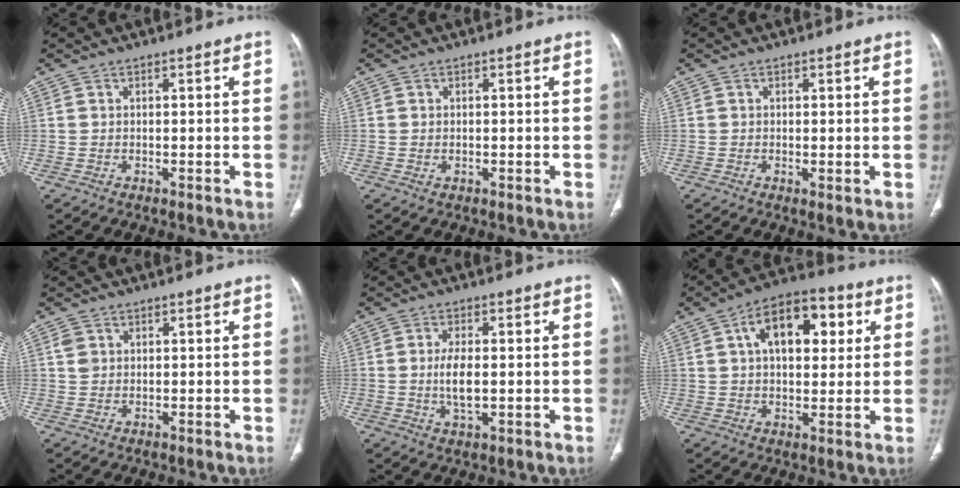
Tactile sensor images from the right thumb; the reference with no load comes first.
{"total": 0.7, "force": [-0.2, 0.5, 0.5], "torque": [-0.013, 0.004, 0.002]}
{"total": 1.1, "force": [-0.1, 0.3, 1.1], "torque": [-0.025, -0.007, -0.001]}
{"total": 2.0, "force": [0.7, 1.7, 0.9], "torque": [-0.015, 0.000, 0.016]}
{"total": 5.5, "force": [-0.3, 2.5, 4.9], "torque": [-0.096, -0.005, -0.004]}
{"total": 14.5, "force": [4.4, 8.2, 11.2], "torque": [-0.143, 0.014, 0.065]}